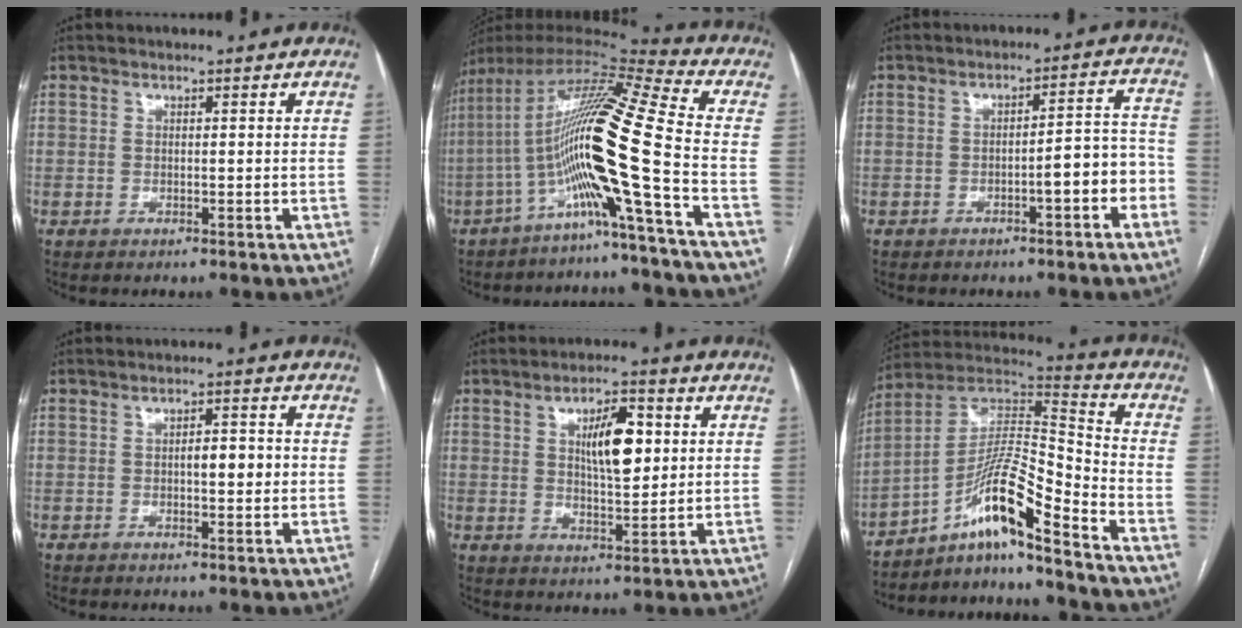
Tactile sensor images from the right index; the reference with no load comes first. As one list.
[{"total": 17.3, "force": [-5.1, -2.1, 16.4], "torque": [-0.306, 0.016, -0.109]}, {"total": 6.0, "force": [-2.8, 1.2, 5.2], "torque": [-0.061, 0.032, -0.036]}, {"total": 3.7, "force": [-0.2, 1.2, 3.5], "torque": [-0.054, 0.005, -0.003]}, {"total": 8.4, "force": [2.1, 2.7, 7.6], "torque": [-0.127, 0.007, 0.039]}, {"total": 13.1, "force": [-9.1, 0.1, 9.4], "torque": [-0.177, 0.023, -0.162]}]